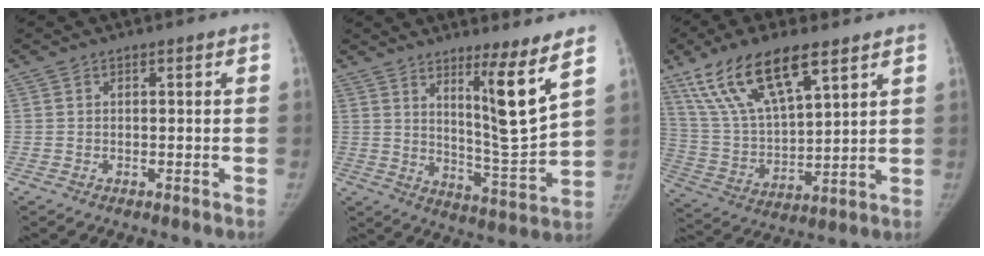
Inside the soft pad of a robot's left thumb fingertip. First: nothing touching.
{"total": 11.4, "force": [6.4, 0.1, 9.4], "torque": [-0.144, -0.070, 0.111]}
{"total": 18.0, "force": [10.9, 6.4, 12.7], "torque": [-0.226, -0.033, 0.213]}